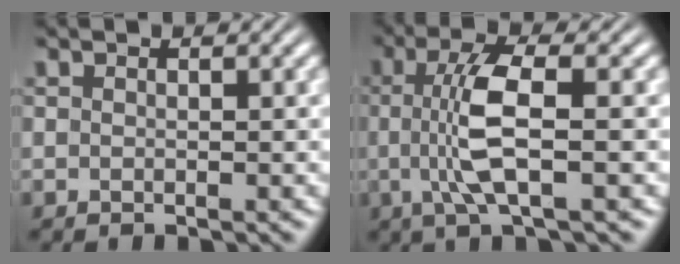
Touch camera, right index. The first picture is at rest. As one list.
[{"total": 5.3, "force": [-0.3, 0.9, 5.2], "torque": [-0.108, -0.001, -0.003]}]